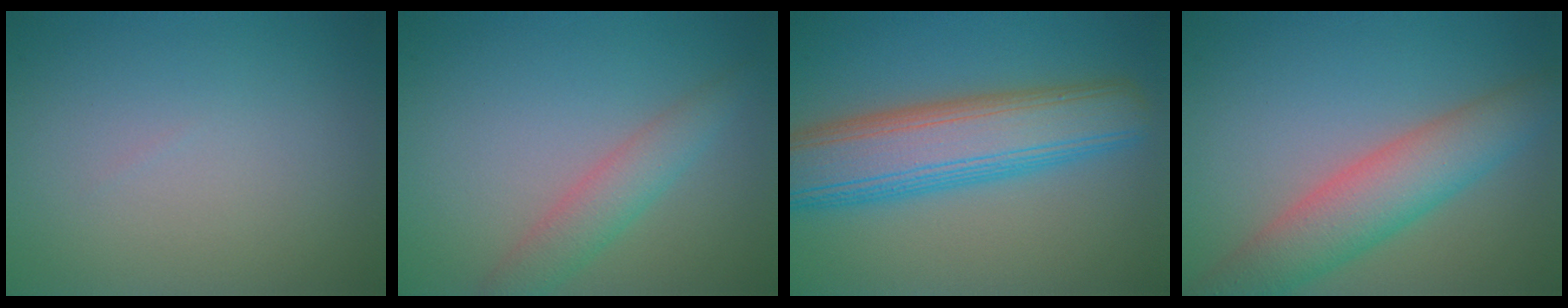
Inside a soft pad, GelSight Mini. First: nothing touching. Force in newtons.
{"total": 3.0, "press": 3.0, "slide": 0.1}
{"total": 9.2, "press": 9.2, "slide": 0.3}
{"total": 6.4, "press": 6.4, "slide": 0.5}